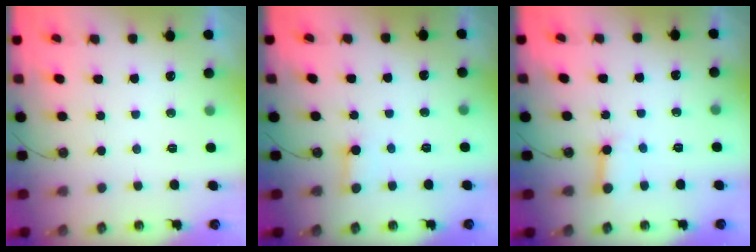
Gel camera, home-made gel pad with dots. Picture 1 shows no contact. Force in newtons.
{"total": 2.8, "press": 2.8, "slide": 0.3}
{"total": 4.8, "press": 4.8, "slide": 0.6}